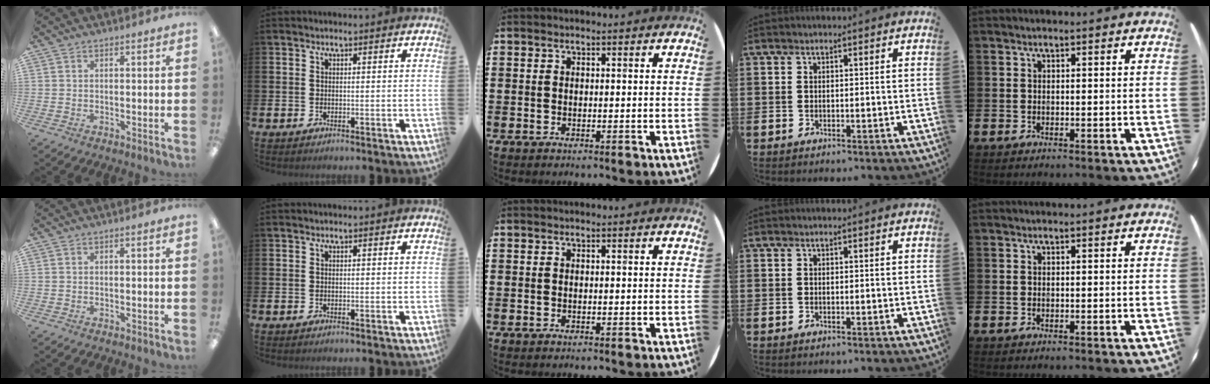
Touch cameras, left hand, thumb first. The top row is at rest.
{}